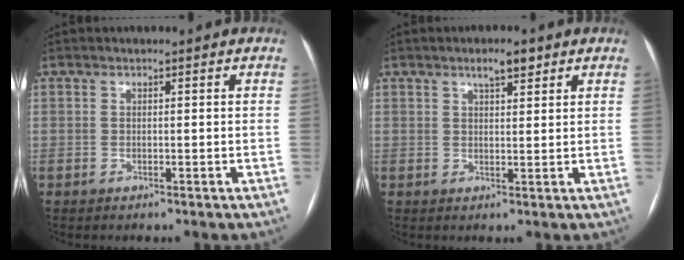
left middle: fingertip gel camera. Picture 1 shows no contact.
{"total": 3.4, "force": [2.3, 0.9, 2.3], "torque": [-0.039, 0.004, 0.036]}